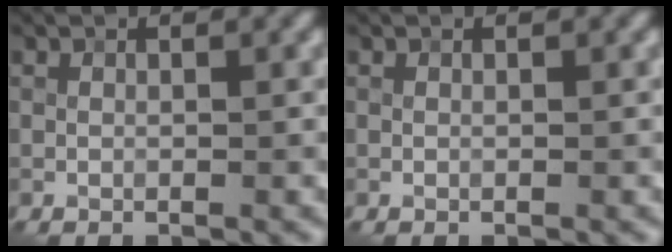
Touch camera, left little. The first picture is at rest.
{"total": 0.0}